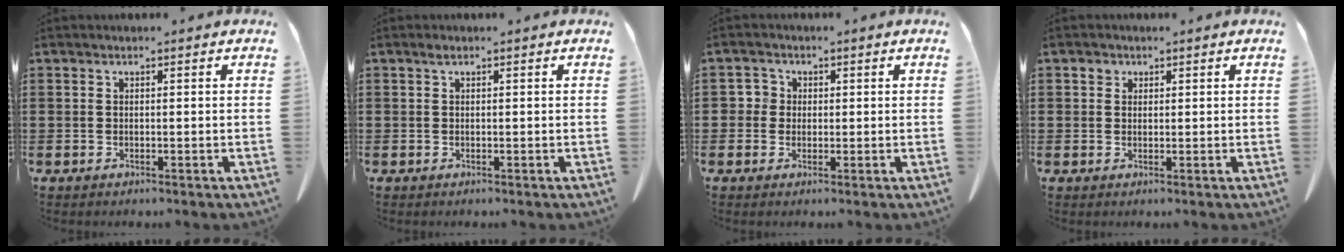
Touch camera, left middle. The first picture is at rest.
{"total": 0.7, "force": [0.4, 0.3, 0.5], "torque": [-0.012, 0.001, 0.007]}
{"total": 2.2, "force": [0.3, 2.1, 0.6], "torque": [-0.024, 0.007, 0.004]}
{"total": 1.4, "force": [0.8, 1.0, 0.3], "torque": [-0.002, -0.001, 0.015]}